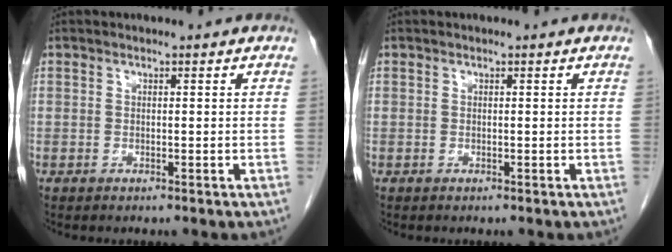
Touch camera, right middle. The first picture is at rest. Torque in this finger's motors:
{"motor_torque": [0.02, -0.01, -0.01, -0.01]}